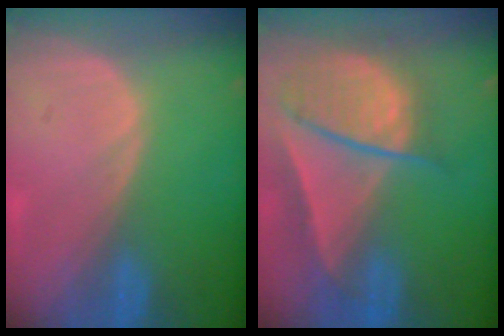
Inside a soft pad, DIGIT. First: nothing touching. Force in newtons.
{"total": 9.6, "press": 8.2, "slide": 4.9}